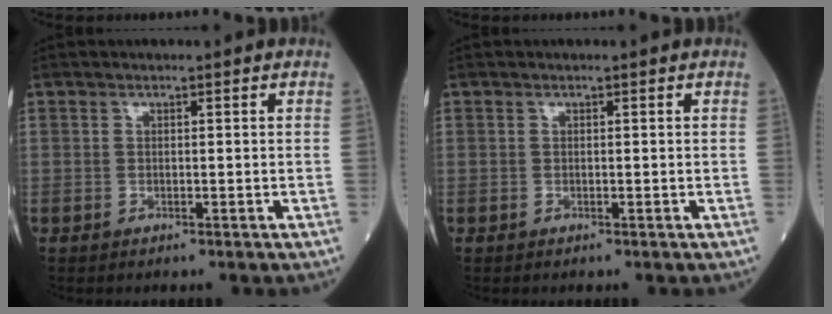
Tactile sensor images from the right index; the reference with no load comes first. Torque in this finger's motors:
{"motor_torque": [0.00, 0.00, 0.00, 0.00]}